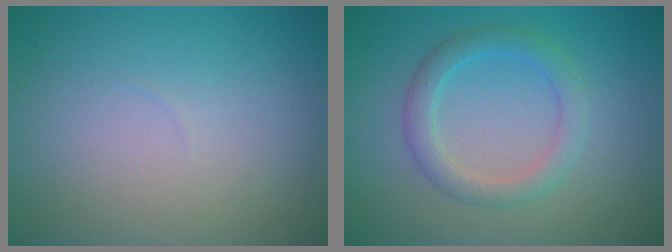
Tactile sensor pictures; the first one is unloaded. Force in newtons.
{"total": 2.7, "press": 2.7, "slide": 0.1}